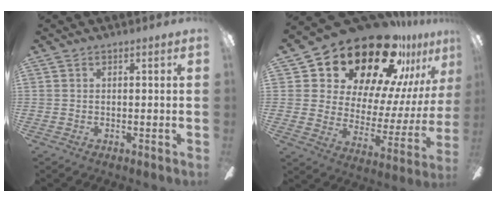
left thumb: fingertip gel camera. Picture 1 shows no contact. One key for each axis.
{"total": 24.8, "fx": 20.0, "fy": 10.6, "fz": 10.1, "tx": -0.167, "ty": -0.146, "tz": 0.359}